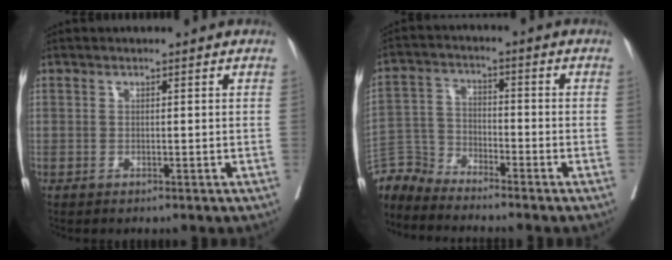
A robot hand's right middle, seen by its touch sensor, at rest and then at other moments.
{"total": 6.1, "force": [-6.1, -0.2, -0.6], "torque": [0.006, 0.003, -0.125]}